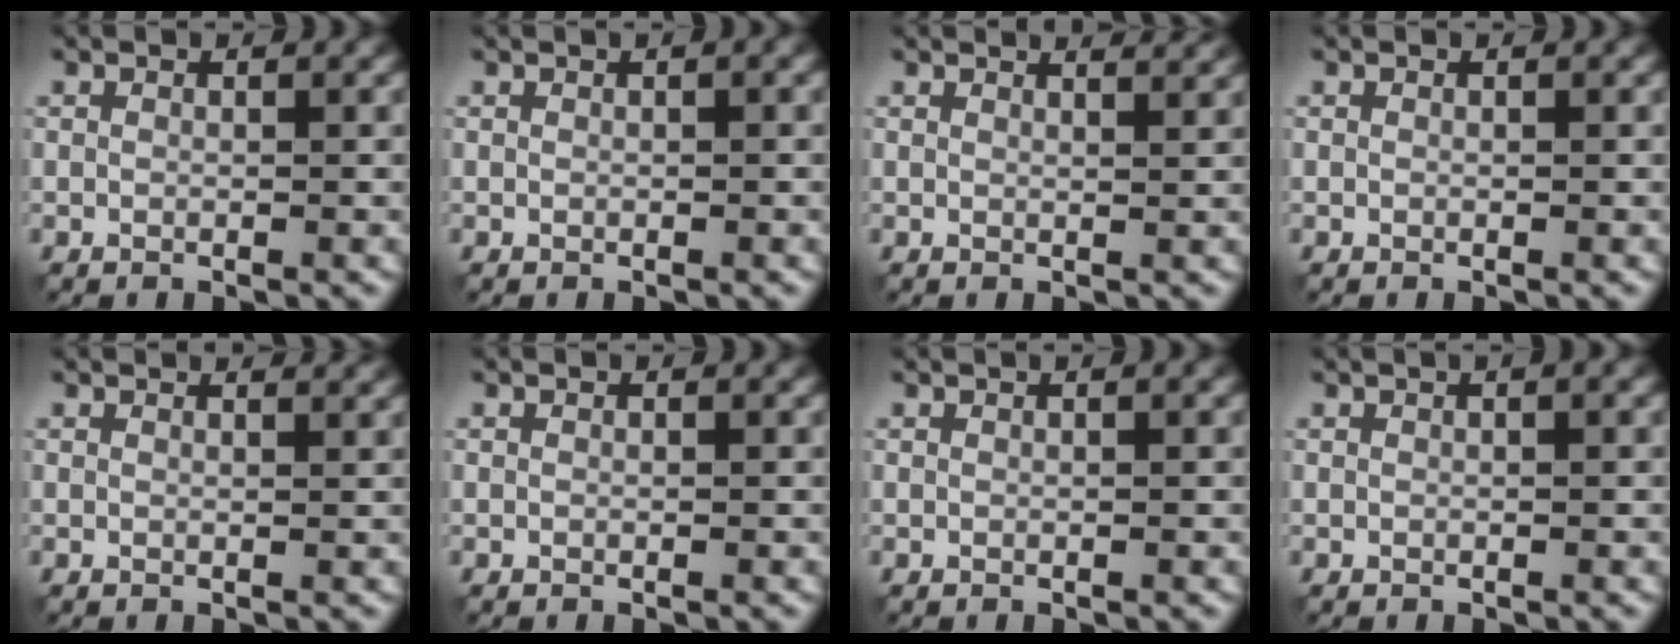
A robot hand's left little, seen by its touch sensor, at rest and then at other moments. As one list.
[{"total": 0.8, "force": [0.3, 0.1, 0.7], "torque": [-0.010, 0.009, 0.005]}, {"total": 3.4, "force": [2.8, 1.1, 1.5], "torque": [0.002, 0.015, 0.010]}, {"total": 0.0}, {"total": 2.3, "force": [2.0, 0.6, 0.9], "torque": [-0.008, 0.006, 0.013]}, {"total": 0.0}, {"total": 1.1, "force": [0.6, 0.3, 0.8], "torque": [-0.009, 0.006, 0.004]}, {"total": 1.2, "force": [0.6, 0.2, 1.0], "torque": [-0.016, 0.007, 0.005]}]